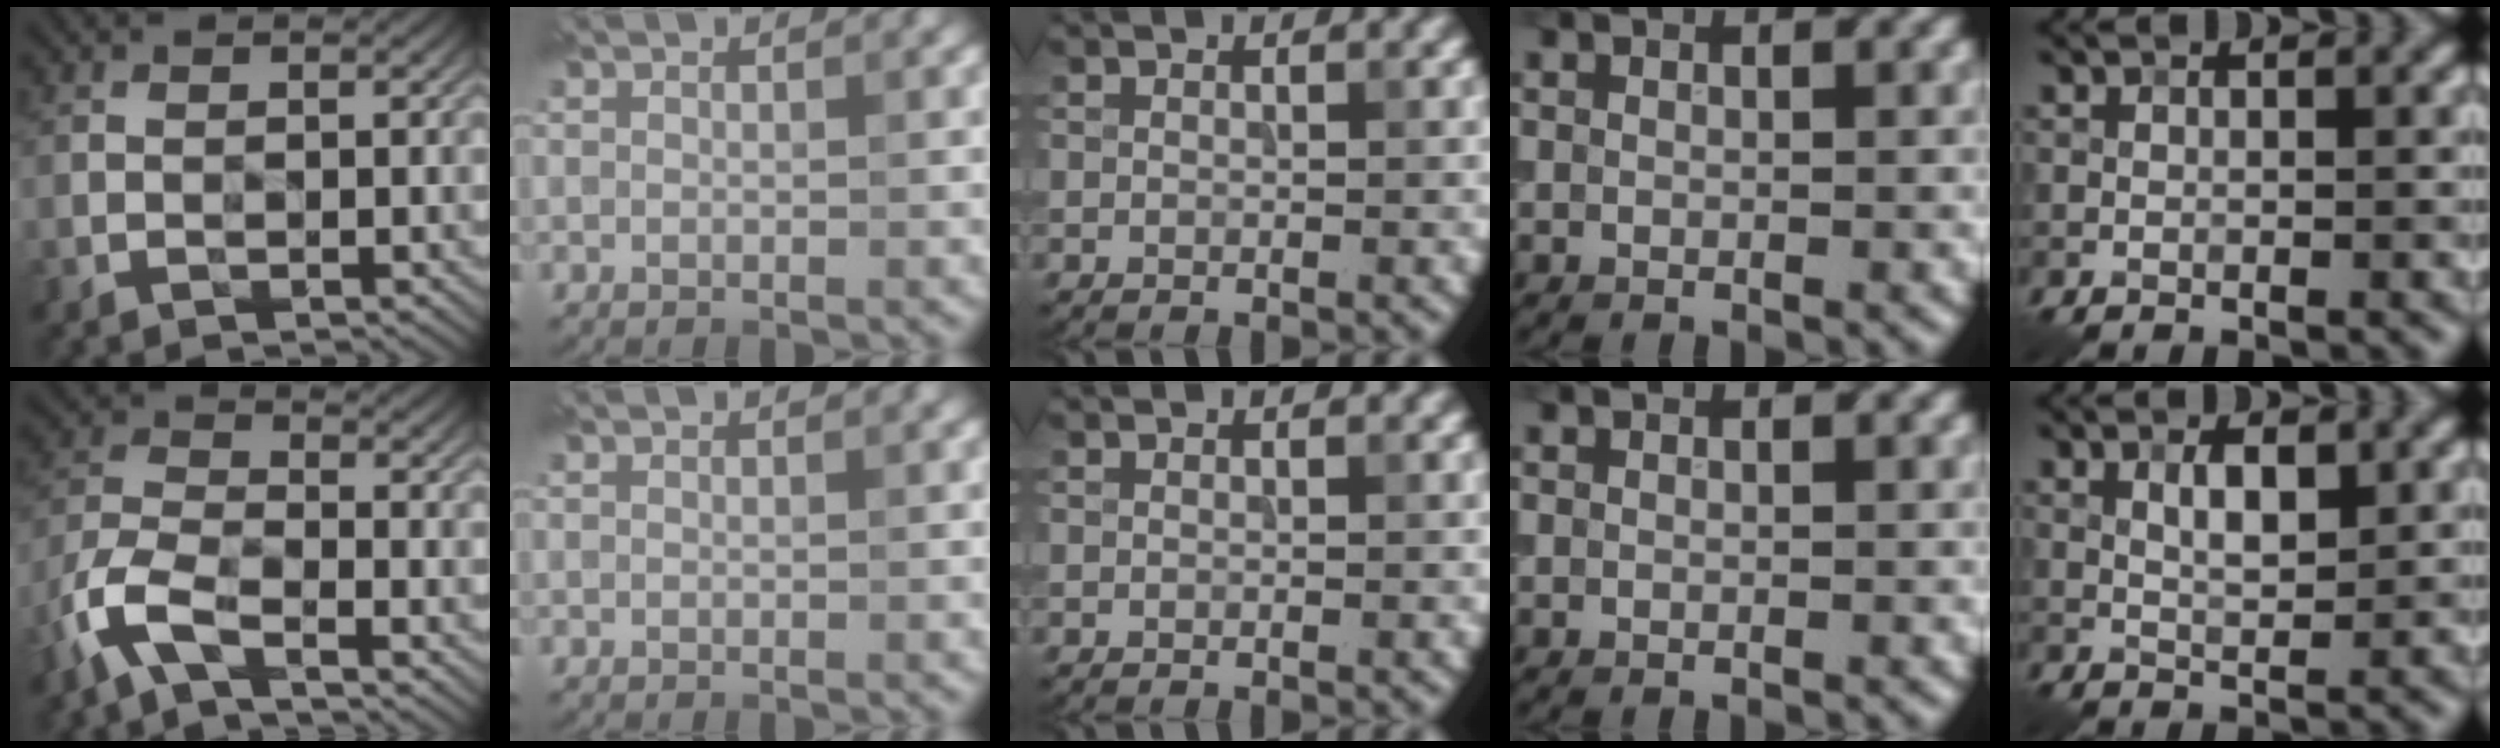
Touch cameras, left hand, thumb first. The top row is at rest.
{"thumb": {"total": 6.8, "force": [-4.4, 2.2, 4.6], "torque": [-0.118, -0.003, -0.108]}, "little": {"total": 2.3, "force": [0.8, 0.8, 1.9], "torque": [-0.036, -0.001, 0.016]}}